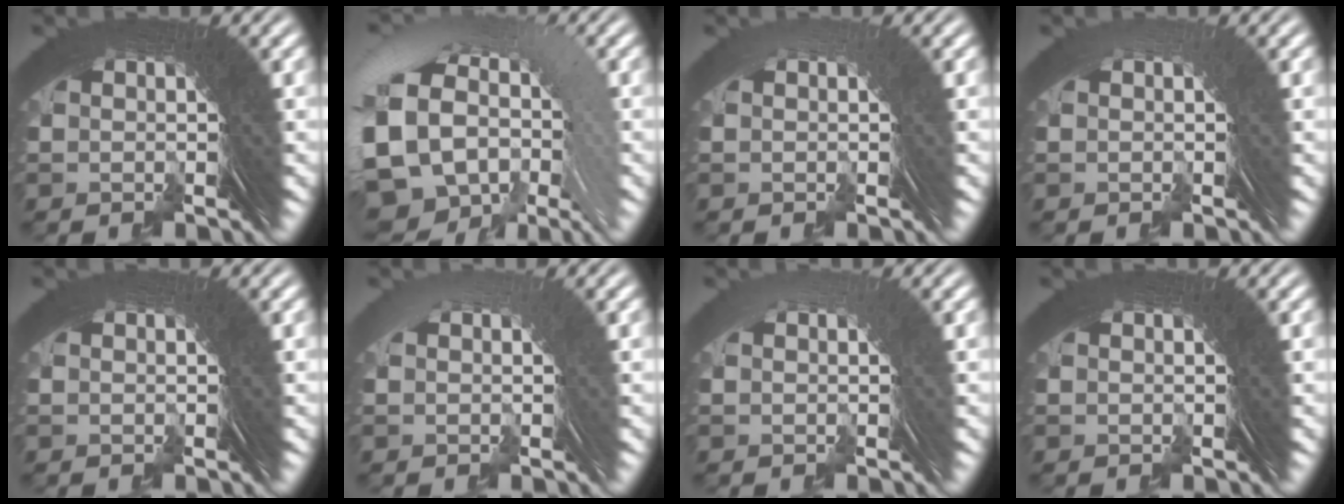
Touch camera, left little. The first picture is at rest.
{"total": 17.8, "force": [-0.7, -2.3, -17.7], "torque": [0.188, 0.004, -0.023]}
{"total": 2.4, "force": [0.5, -0.5, -2.3], "torque": [0.034, 0.010, 0.004]}
{"total": 2.0, "force": [0.4, -0.4, -1.9], "torque": [0.031, 0.011, 0.003]}
{"total": 0.0}
{"total": 4.2, "force": [0.5, -1.3, -4.0], "torque": [0.062, 0.013, 0.003]}
{"total": 3.1, "force": [0.5, -0.7, -3.0], "torque": [0.045, 0.012, 0.004]}
{"total": 0.0}